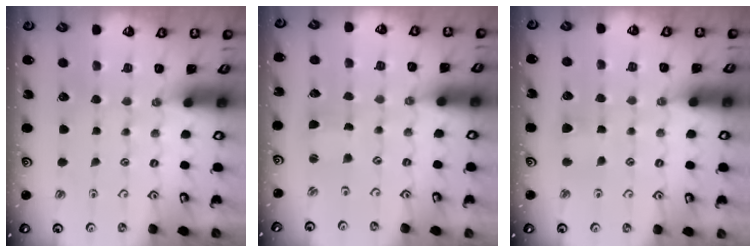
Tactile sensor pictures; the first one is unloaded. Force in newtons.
{"total": 1.3, "press": 1.3, "slide": 0.1}
{"total": 3.5, "press": 3.4, "slide": 0.5}